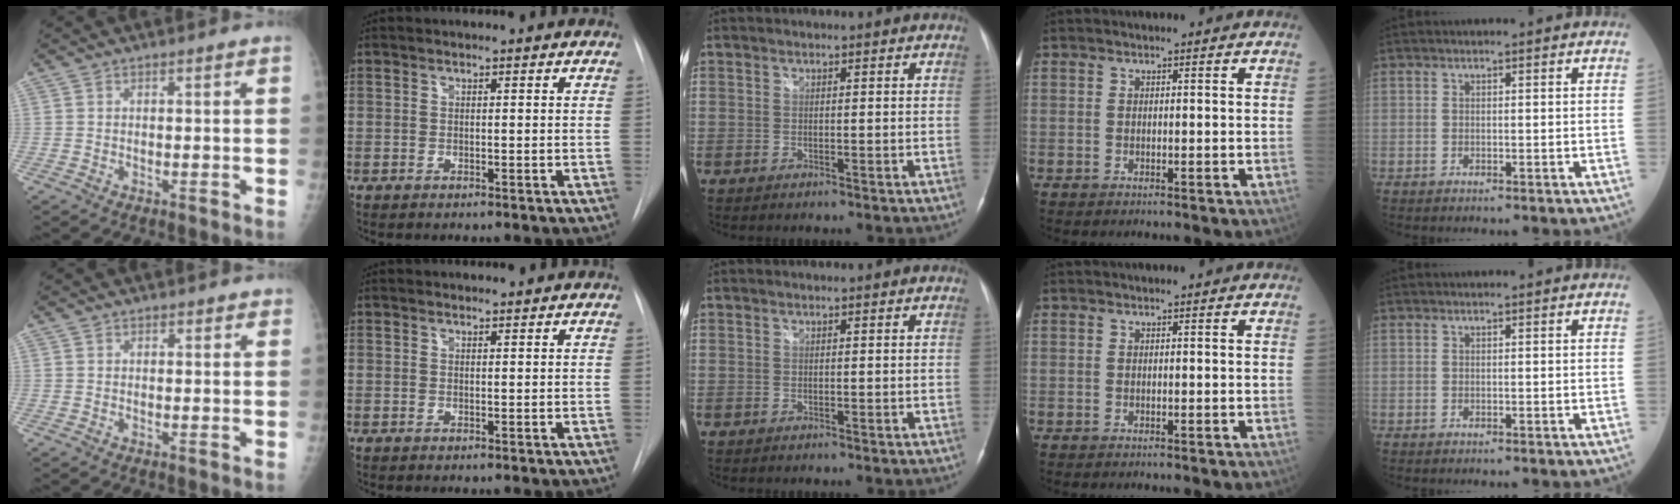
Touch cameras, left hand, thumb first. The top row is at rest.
{"thumb": {"total": 1.1, "force": [0.8, 0.7, 0.1], "torque": [0.014, -0.004, 0.006]}, "index": {"total": 0.8, "force": [0.7, 0.1, -0.1], "torque": [-0.005, 0.004, 0.013]}}